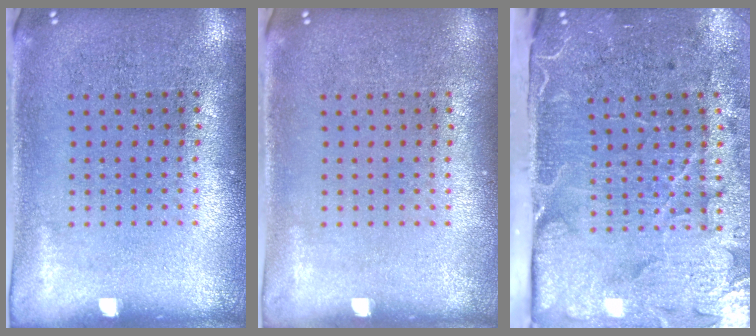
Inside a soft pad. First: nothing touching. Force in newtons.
{"total": 0.0}
{"total": 5.0, "press": 4.0, "slide": 3.0}